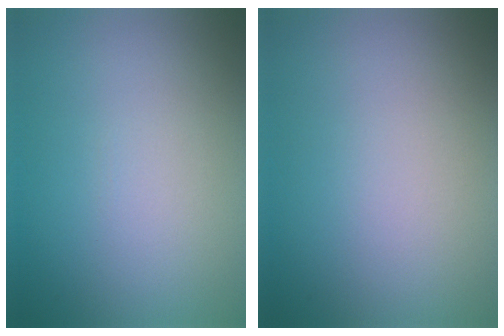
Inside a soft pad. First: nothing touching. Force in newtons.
{"total": 0.0}